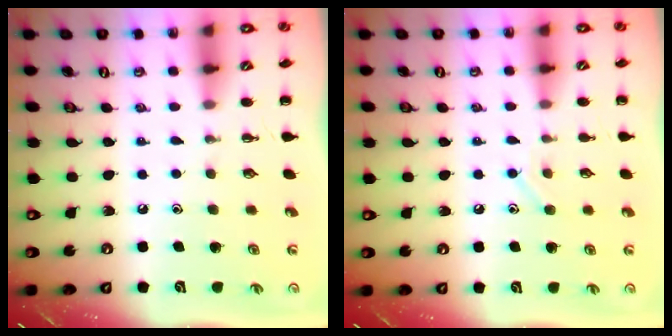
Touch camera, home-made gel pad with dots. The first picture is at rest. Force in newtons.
{"total": 7.0, "press": 6.9, "slide": 1.3}